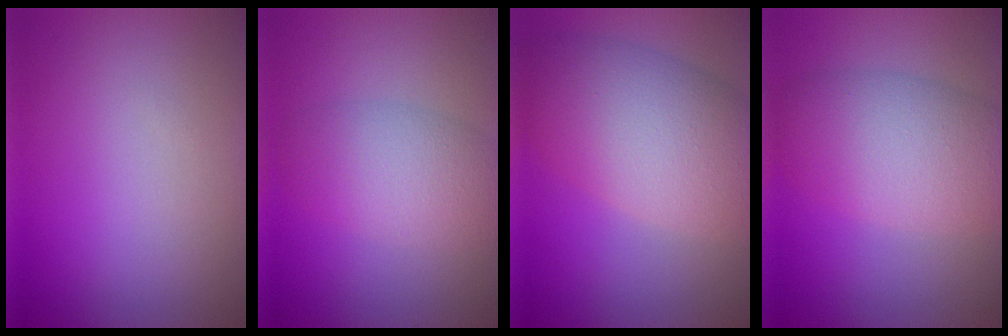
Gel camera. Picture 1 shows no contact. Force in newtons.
{"total": 4.7, "press": 4.7, "slide": 0.2}
{"total": 8.9, "press": 8.9, "slide": 0.5}
{"total": 7.0, "press": 7.0, "slide": 0.4}